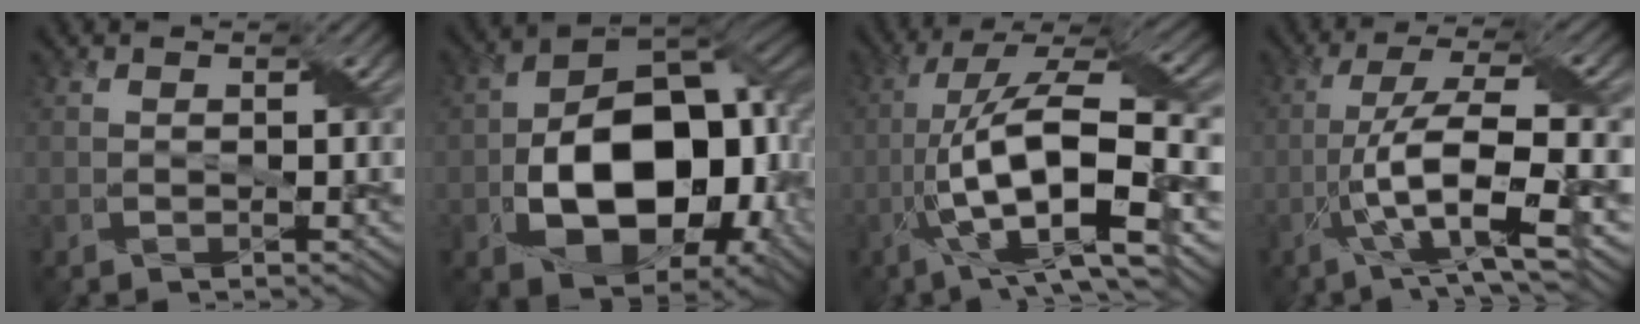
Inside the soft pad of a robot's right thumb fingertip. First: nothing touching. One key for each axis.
{"total": 16.8, "fx": -3.6, "fy": 10.6, "fz": 12.6, "tx": -0.195, "ty": -0.016, "tz": -0.066}
{"total": 15.1, "fx": -2.8, "fy": 4.7, "fz": 14.0, "tx": -0.278, "ty": 0.007, "tz": -0.057}
{"total": 10.8, "fx": -2.8, "fy": 2.6, "fz": 10.1, "tx": -0.186, "ty": 0.006, "tz": -0.047}